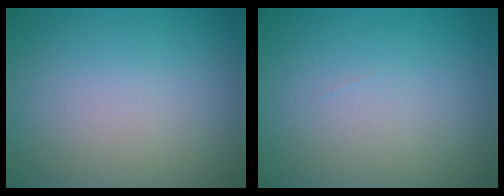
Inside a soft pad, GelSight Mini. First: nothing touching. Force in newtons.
{"total": 0.0}